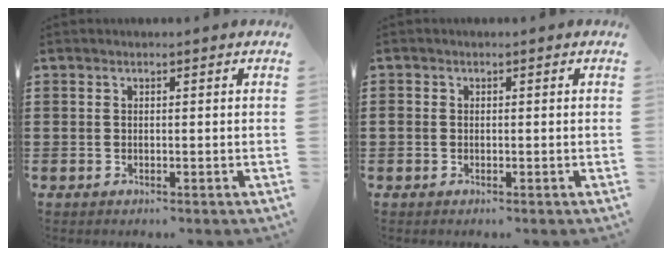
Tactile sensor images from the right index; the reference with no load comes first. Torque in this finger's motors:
{"motor_torque": [1.17, 0.97, 0.01, -0.02]}